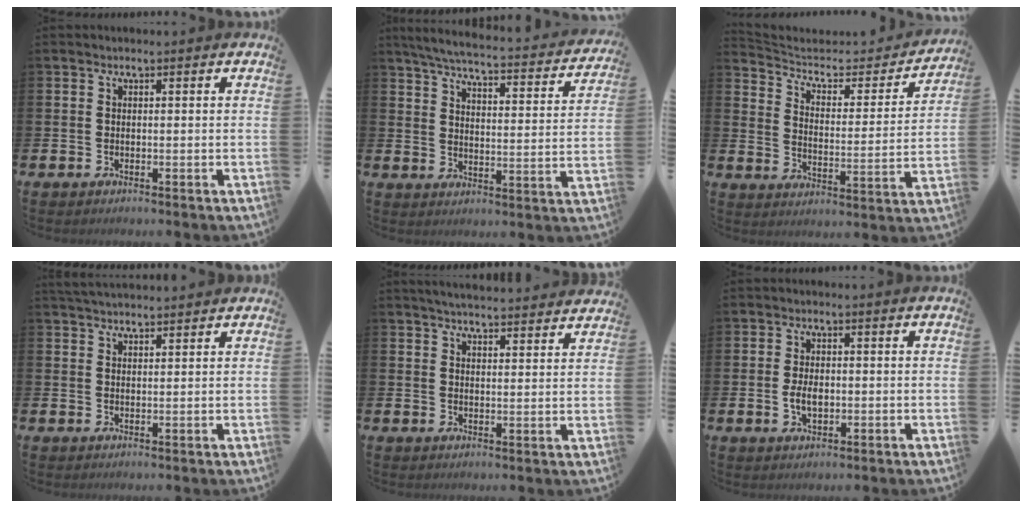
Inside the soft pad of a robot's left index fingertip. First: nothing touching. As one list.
[{"total": 5.2, "force": [4.8, 0.6, 1.9], "torque": [-0.062, -0.039, 0.077]}, {"total": 5.3, "force": [4.5, 2.5, 1.4], "torque": [-0.061, -0.035, 0.069]}, {"total": 3.0, "force": [3.0, 0.4, 0.4], "torque": [-0.004, -0.014, 0.053]}, {"total": 4.6, "force": [4.5, 0.0, 0.5], "torque": [-0.016, -0.030, 0.081]}, {"total": 3.1, "force": [-0.2, 1.8, 2.5], "torque": [-0.036, 0.001, -0.006]}]